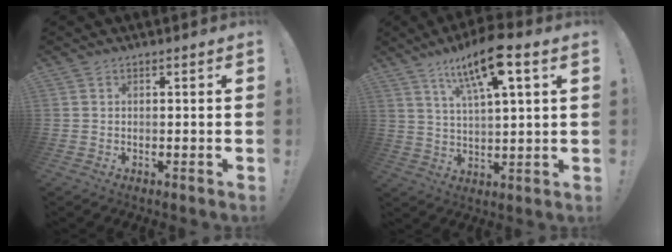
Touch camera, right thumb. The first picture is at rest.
{"total": 13.0, "force": [7.3, 2.8, 10.4], "torque": [-0.171, -0.031, 0.115]}